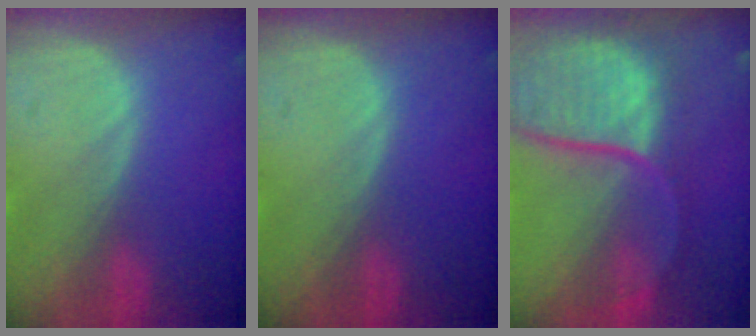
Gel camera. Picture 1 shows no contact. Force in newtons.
{"total": 0.0}
{"total": 12.0, "press": 9.8, "slide": 6.9}